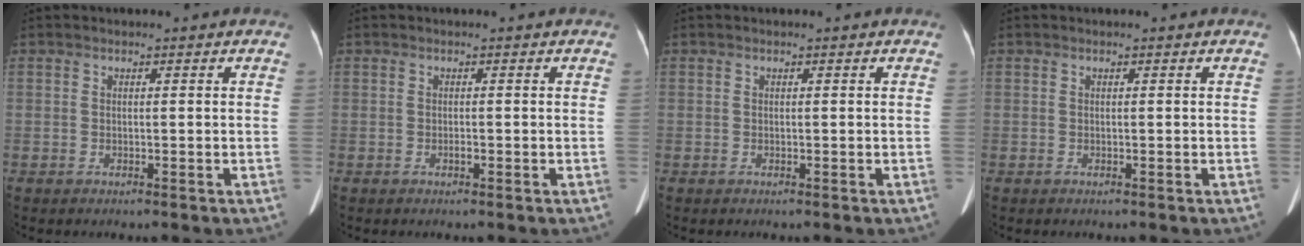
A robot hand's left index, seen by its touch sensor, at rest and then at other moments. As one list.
[{"total": 0.5, "force": [-0.4, 0.1, 0.4], "torque": [-0.008, -0.001, -0.006]}, {"total": 0.0}, {"total": 0.0}]